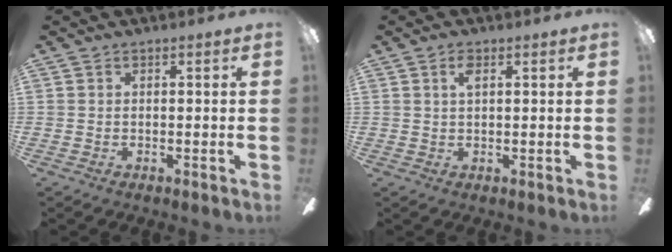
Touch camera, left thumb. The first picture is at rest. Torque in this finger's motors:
{"motor_torque": [-0.13, -0.04, -0.16, -0.05, 0.03]}